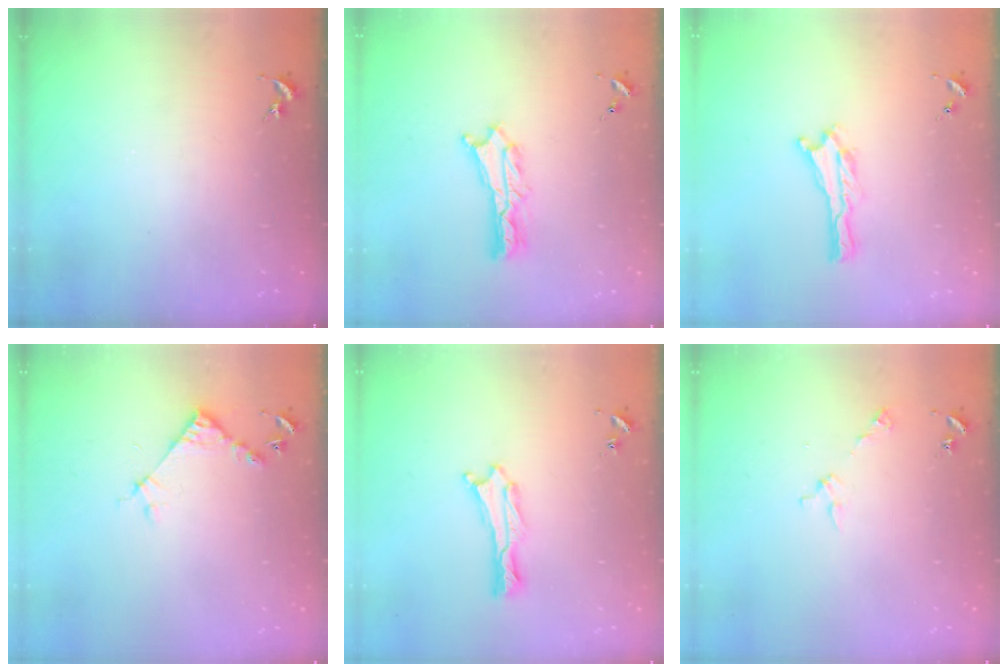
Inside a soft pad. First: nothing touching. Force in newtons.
{"total": 2.7, "press": 2.6, "slide": 0.3}
{"total": 0.0}
{"total": 4.5, "press": 4.5, "slide": 0.4}
{"total": 0.8, "press": 0.7, "slide": 0.2}
{"total": 2.9, "press": 2.9, "slide": 0.2}